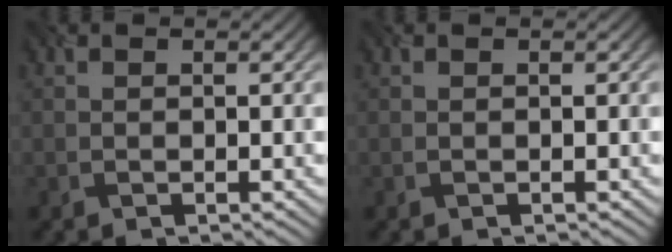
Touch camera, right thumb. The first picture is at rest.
{"total": 0.0}